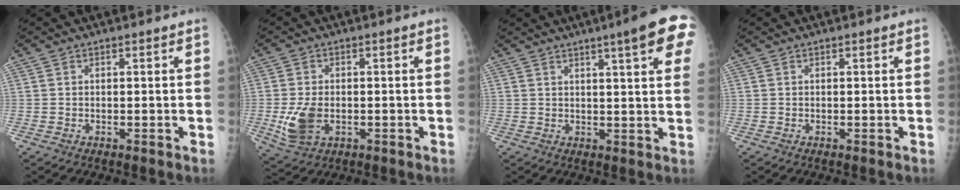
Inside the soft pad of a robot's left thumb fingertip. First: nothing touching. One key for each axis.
{"total": 7.0, "fx": -1.5, "fy": 4.5, "fz": 5.2, "tx": -0.102, "ty": -0.002, "tz": -0.020}
{"total": 11.4, "fx": 5.9, "fy": 1.4, "fz": 9.6, "tx": -0.110, "ty": -0.013, "tz": 0.065}
{"total": 0.0}